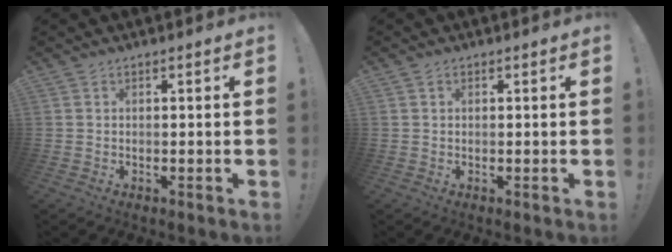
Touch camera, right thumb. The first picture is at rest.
{"total": 0.6, "force": [0.3, 0.5, 0.2], "torque": [0.003, 0.000, 0.004]}